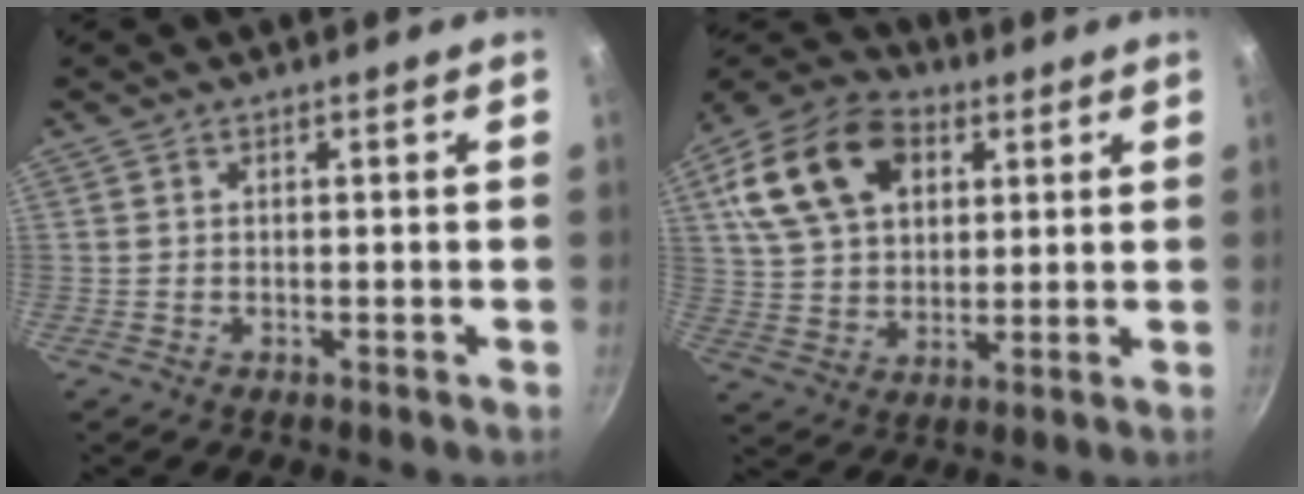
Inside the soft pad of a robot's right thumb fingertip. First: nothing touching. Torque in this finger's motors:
{"motor_torque": [0.57, 3.83, 1.00, -0.08, 0.15]}